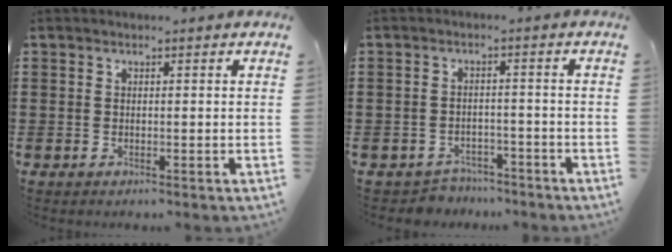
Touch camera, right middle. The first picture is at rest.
{"total": 2.8, "force": [-2.7, 0.6, -0.2], "torque": [-0.007, -0.002, -0.059]}